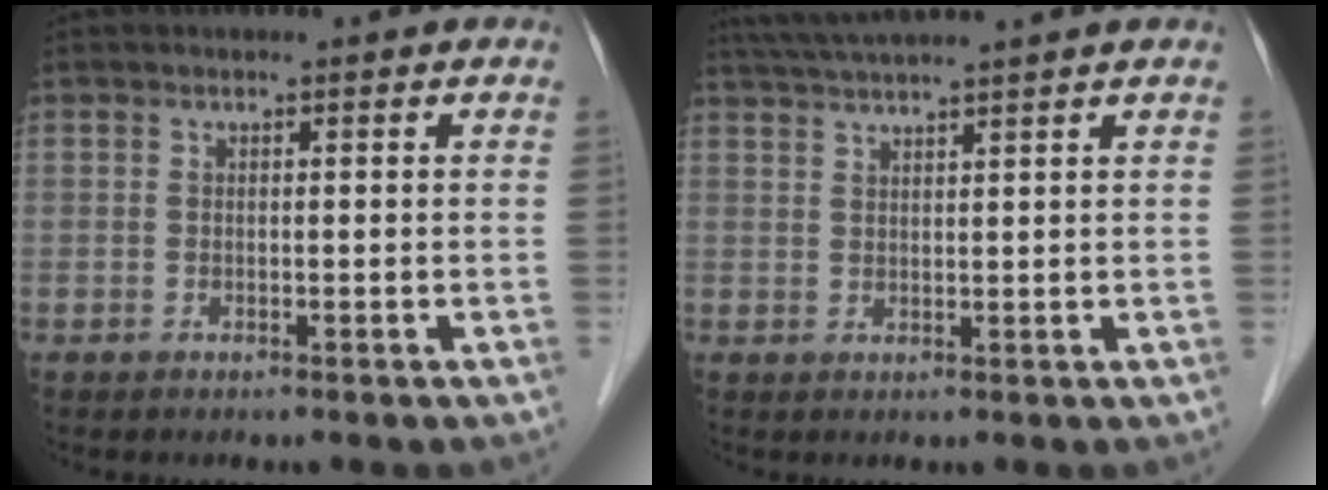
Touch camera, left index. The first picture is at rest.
{"total": 7.8, "force": [6.8, -1.2, 3.5], "torque": [-0.061, 0.032, 0.107]}